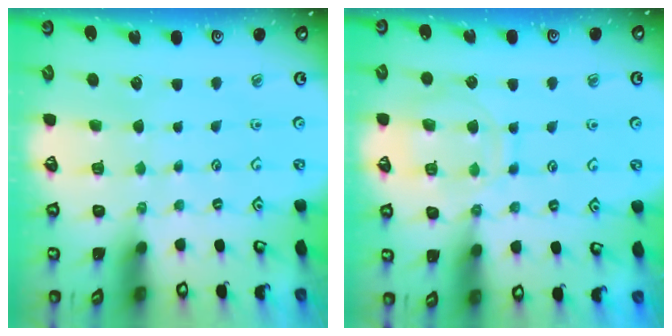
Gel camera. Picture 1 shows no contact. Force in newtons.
{"total": 12.2, "press": 12.1, "slide": 1.1}